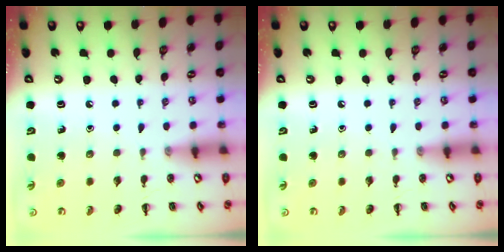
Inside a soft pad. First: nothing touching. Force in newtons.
{"total": 0.0}